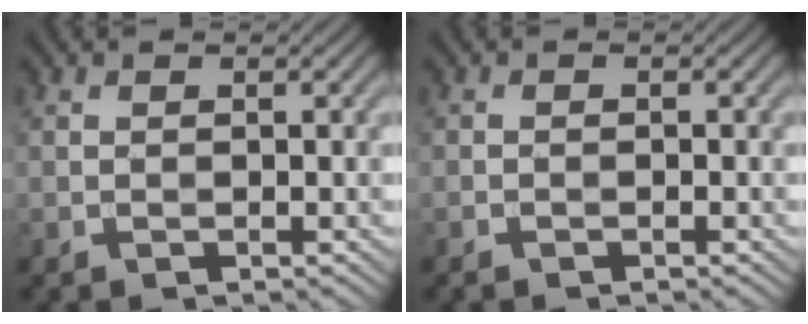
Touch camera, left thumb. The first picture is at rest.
{"total": 0.6, "force": [-0.5, 0.0, 0.3], "torque": [-0.004, 0.000, -0.009]}